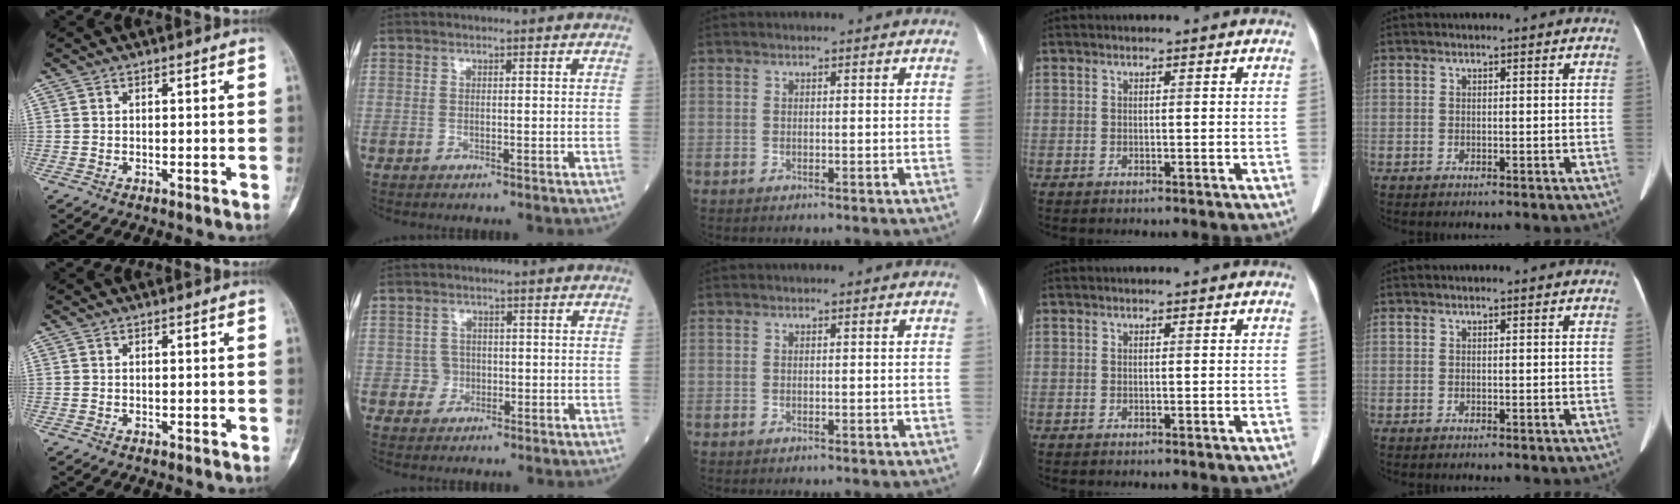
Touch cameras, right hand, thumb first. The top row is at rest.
{"index": {"total": 2.2, "force": [-0.4, 2.2, -0.1], "torque": [0.008, 0.011, -0.005]}}